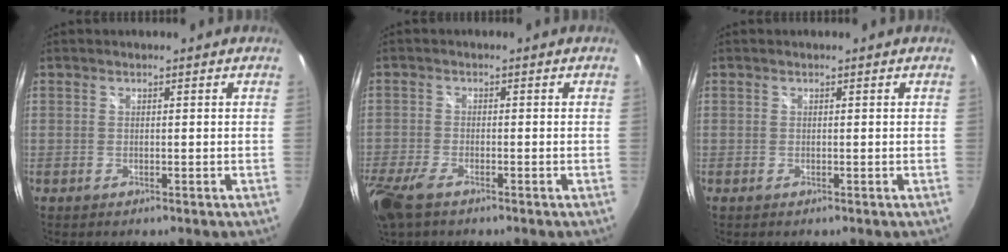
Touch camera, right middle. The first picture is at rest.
{"total": 7.3, "force": [-4.8, 2.8, 4.8], "torque": [-0.128, -0.025, -0.094]}
{"total": 0.0}